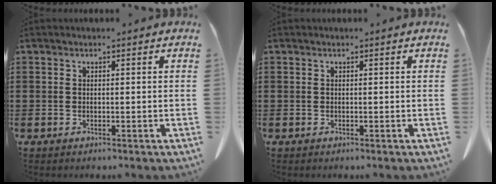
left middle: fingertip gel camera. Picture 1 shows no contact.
{"total": 0.0}